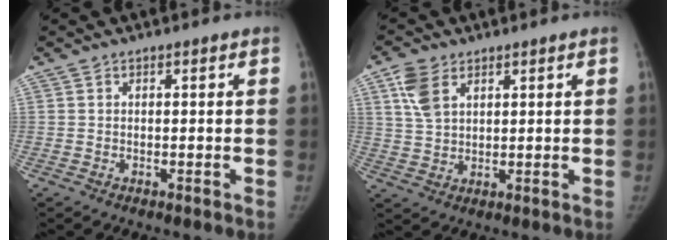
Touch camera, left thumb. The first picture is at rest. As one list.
[{"total": 6.5, "force": [3.2, 4.0, 4.0], "torque": [-0.075, -0.005, 0.069]}]